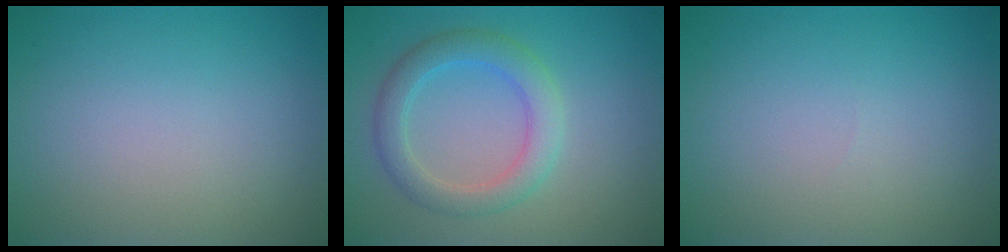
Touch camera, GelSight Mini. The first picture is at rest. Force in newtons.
{"total": 3.7, "press": 3.7, "slide": 0.5}
{"total": 0.0}